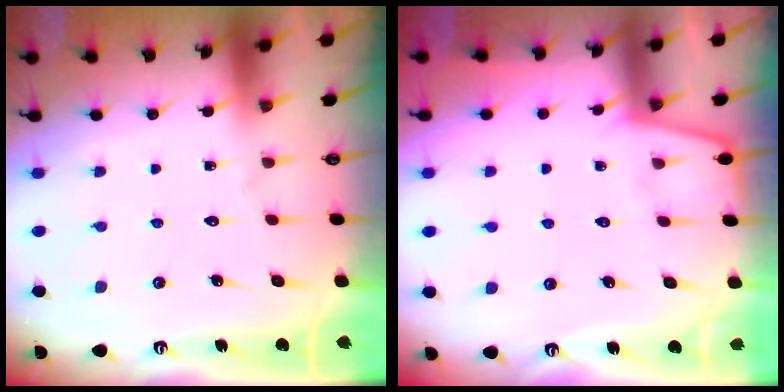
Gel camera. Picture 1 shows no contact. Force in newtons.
{"total": 2.3, "press": 2.3, "slide": 0.3}